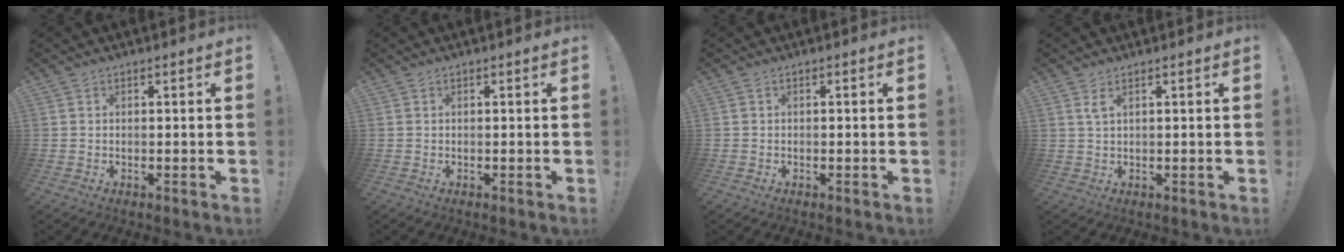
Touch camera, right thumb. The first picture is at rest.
{"total": 0.0}
{"total": 0.6, "force": [-0.5, -0.1, 0.3], "torque": [-0.007, -0.001, -0.008]}
{"total": 2.3, "force": [1.3, 0.6, 1.8], "torque": [-0.036, 0.000, 0.023]}